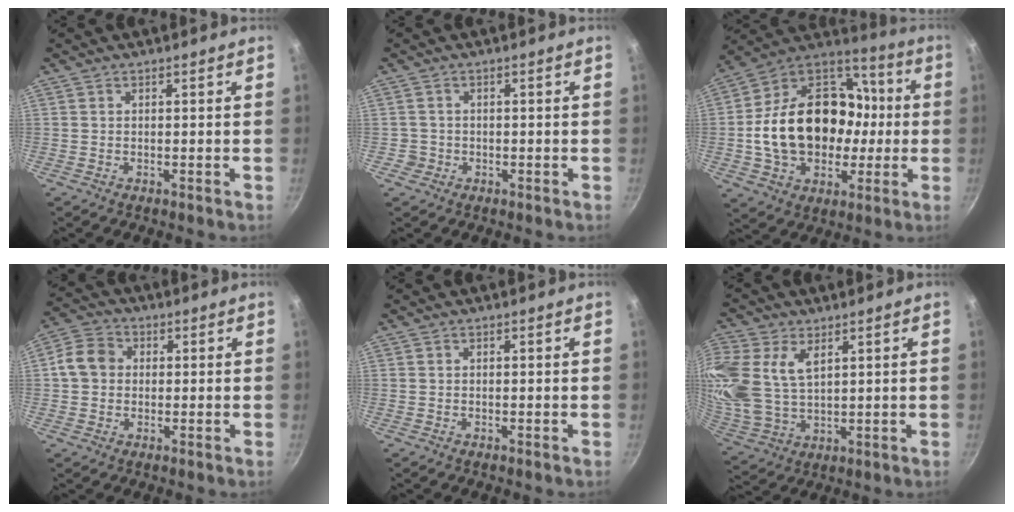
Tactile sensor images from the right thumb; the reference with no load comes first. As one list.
[{"total": 1.9, "force": [-0.6, 1.8, 0.2], "torque": [0.007, 0.014, -0.005]}, {"total": 26.1, "force": [-1.5, 19.4, 17.4], "torque": [-0.272, 0.053, -0.021]}, {"total": 6.9, "force": [0.5, 5.9, 3.6], "torque": [-0.045, 0.013, -0.009]}, {"total": 0.0}, {"total": 16.8, "force": [6.0, 10.8, 11.3], "torque": [-0.263, -0.006, 0.129]}]